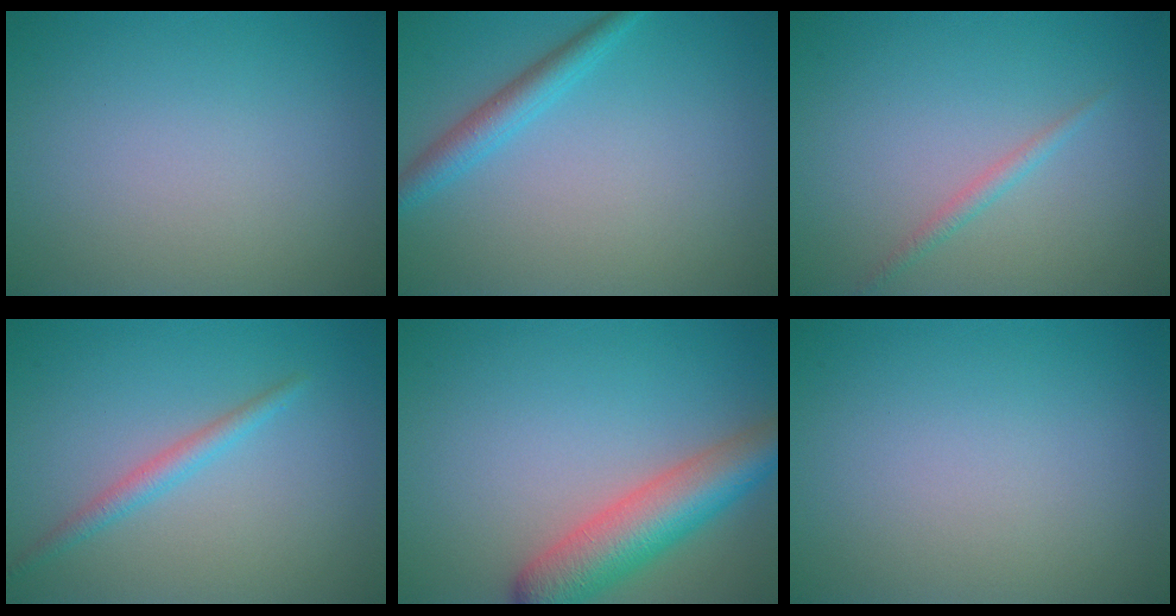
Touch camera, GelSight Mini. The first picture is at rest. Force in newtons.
{"total": 2.6, "press": 2.5, "slide": 0.1}
{"total": 1.1, "press": 1.1, "slide": 0.0}
{"total": 1.8, "press": 1.8, "slide": 0.1}
{"total": 6.5, "press": 6.5, "slide": 0.3}
{"total": 0.0}